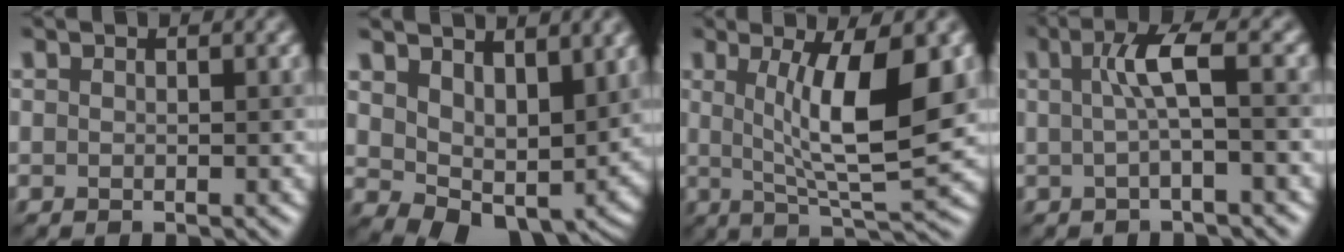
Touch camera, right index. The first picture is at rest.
{"total": 7.2, "force": [2.4, 4.8, 4.8], "torque": [-0.096, -0.027, 0.052]}
{"total": 8.4, "force": [1.4, 1.9, 8.0], "torque": [-0.120, -0.012, 0.034]}
{"total": 2.8, "force": [0.3, 0.3, 2.8], "torque": [-0.061, 0.005, 0.004]}